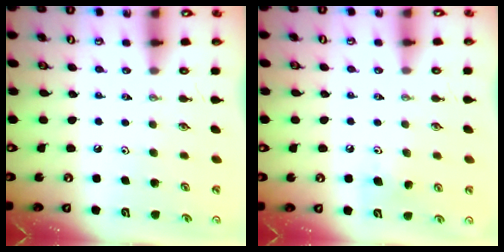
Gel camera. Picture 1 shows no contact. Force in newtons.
{"total": 5.5, "press": 5.2, "slide": 1.7}